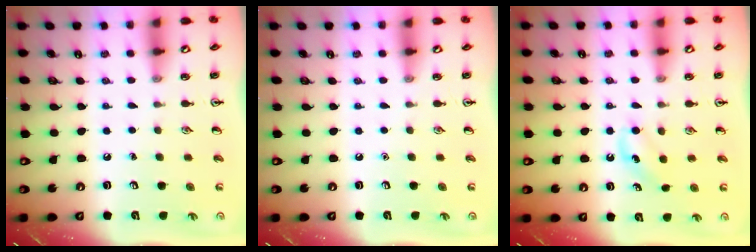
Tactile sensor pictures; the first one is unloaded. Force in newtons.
{"total": 0.0}
{"total": 4.5, "press": 4.3, "slide": 1.4}